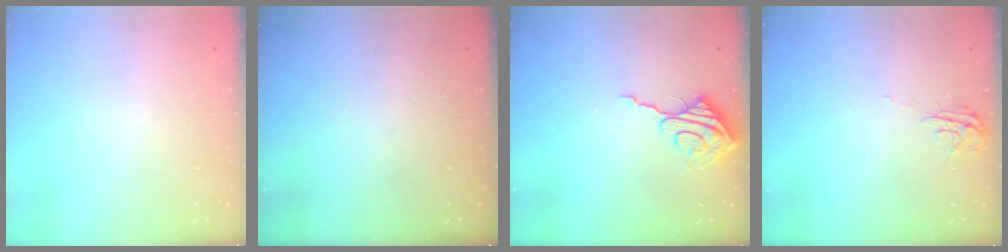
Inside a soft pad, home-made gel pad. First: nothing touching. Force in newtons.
{"total": 0.0}
{"total": 9.6, "press": 9.6, "slide": 1.1}
{"total": 7.9, "press": 7.8, "slide": 0.5}